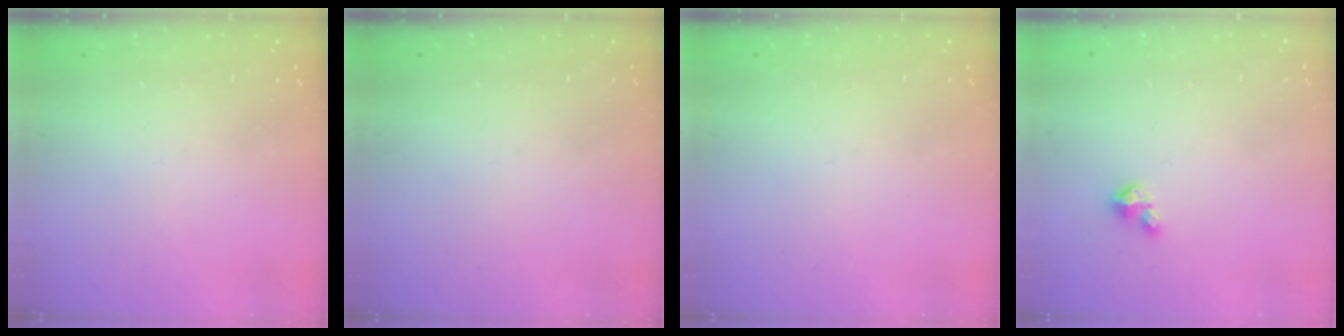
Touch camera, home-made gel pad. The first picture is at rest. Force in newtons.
{"total": 0.0}
{"total": 0.0}
{"total": 1.5, "press": 1.5, "slide": 0.2}